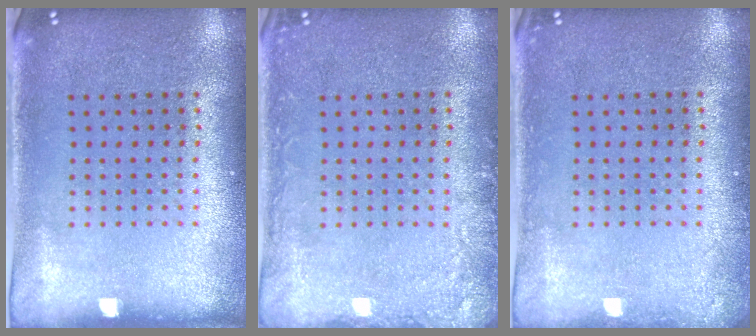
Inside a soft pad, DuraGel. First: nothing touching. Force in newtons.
{"total": 2.0, "press": 2.0, "slide": 0.2}
{"total": 0.8, "press": 0.8, "slide": 0.1}